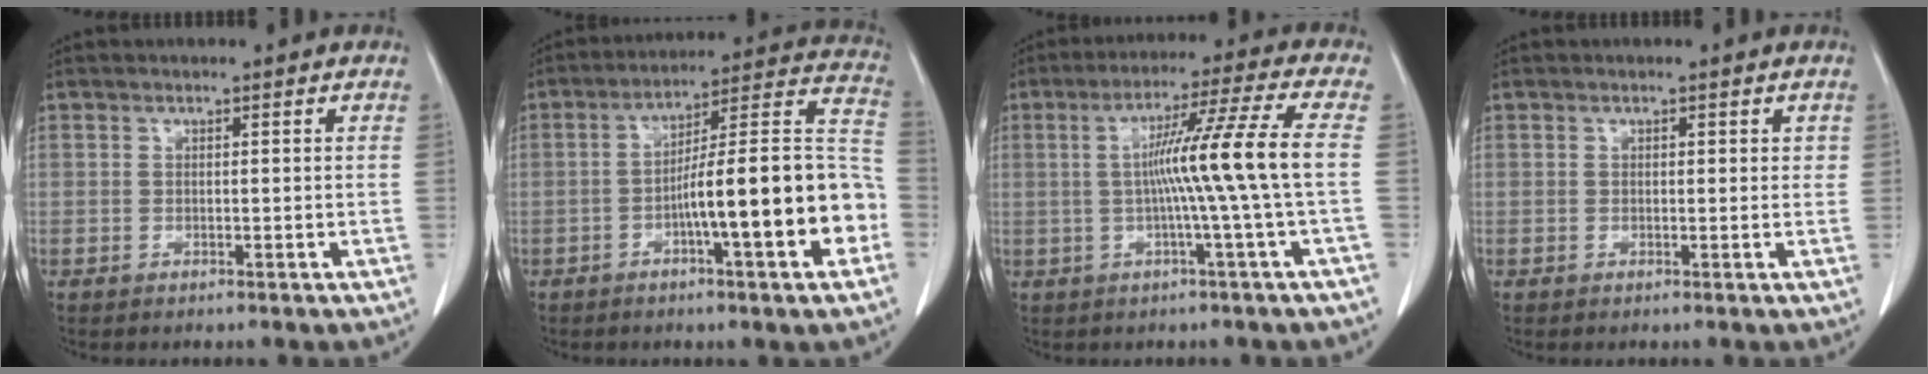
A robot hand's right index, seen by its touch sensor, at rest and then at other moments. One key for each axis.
{"total": 18.2, "fx": -5.1, "fy": 1.7, "fz": 17.4, "tx": -0.225, "ty": 0.028, "tz": -0.074}
{"total": 10.7, "fx": -0.6, "fy": -2.6, "fz": 10.4, "tx": -0.172, "ty": 0.011, "tz": -0.004}
{"total": 1.2, "fx": 0.5, "fy": 0.8, "fz": 0.7, "tx": -0.003, "ty": 0.001, "tz": 0.004}